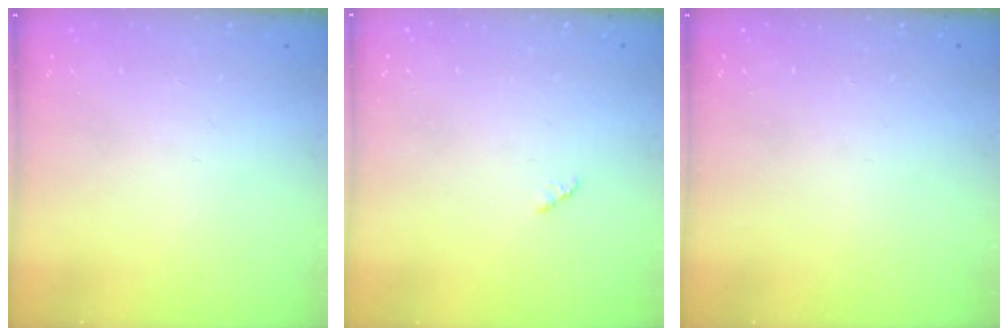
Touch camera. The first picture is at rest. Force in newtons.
{"total": 2.8, "press": 2.8, "slide": 0.4}
{"total": 0.0}